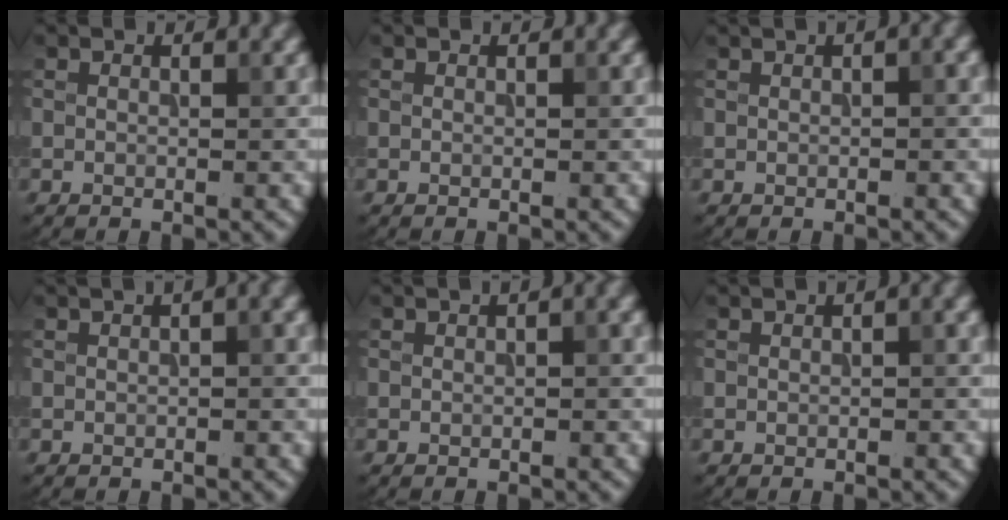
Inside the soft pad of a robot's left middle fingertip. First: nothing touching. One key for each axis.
{"total": 0.0}
{"total": 2.7, "fx": 1.3, "fy": 0.8, "fz": 2.3, "tx": -0.029, "ty": 0.008, "tz": 0.015}
{"total": 3.7, "fx": 1.7, "fy": 1.2, "fz": 3.1, "tx": -0.037, "ty": 0.013, "tz": 0.018}
{"total": 2.3, "fx": 0.9, "fy": 0.6, "fz": 2.0, "tx": -0.024, "ty": 0.005, "tz": 0.010}
{"total": 2.1, "fx": 0.9, "fy": 0.5, "fz": 1.8, "tx": -0.023, "ty": 0.005, "tz": 0.009}